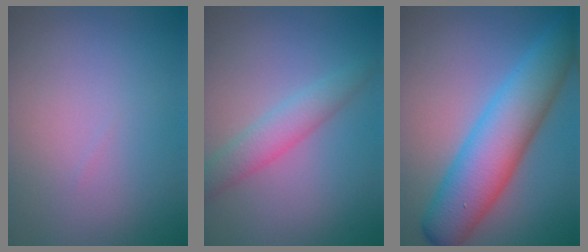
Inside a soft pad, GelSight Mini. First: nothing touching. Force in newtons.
{"total": 2.9, "press": 2.9, "slide": 0.1}
{"total": 8.3, "press": 8.3, "slide": 0.1}